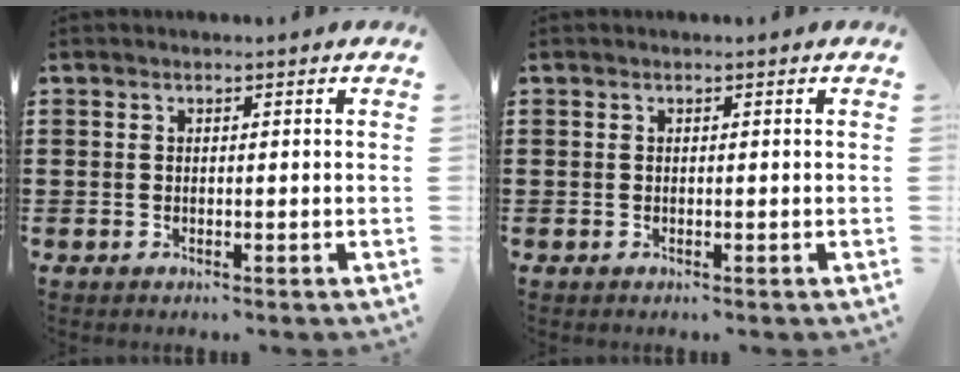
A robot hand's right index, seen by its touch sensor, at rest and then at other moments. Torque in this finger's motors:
{"motor_torque": [-0.01, 0.01, 0.00, 0.00]}